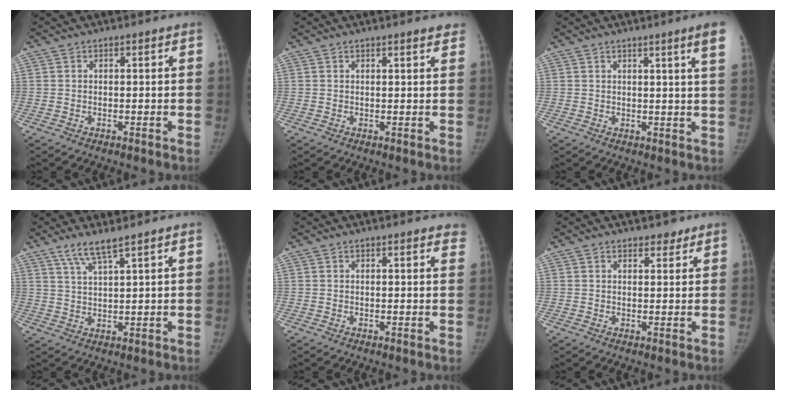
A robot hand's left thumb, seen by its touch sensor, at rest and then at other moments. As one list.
[{"total": 2.4, "force": [2.0, 0.5, 1.2], "torque": [0.000, -0.002, 0.018]}, {"total": 5.5, "force": [3.2, -0.8, 4.4], "torque": [-0.057, -0.017, 0.035]}, {"total": 4.8, "force": [3.6, 0.3, 3.2], "torque": [-0.063, -0.017, 0.074]}, {"total": 3.8, "force": [3.3, 1.1, 1.4], "torque": [0.010, -0.006, 0.023]}, {"total": 2.3, "force": [1.8, 1.3, 0.6], "torque": [0.011, -0.008, 0.020]}]